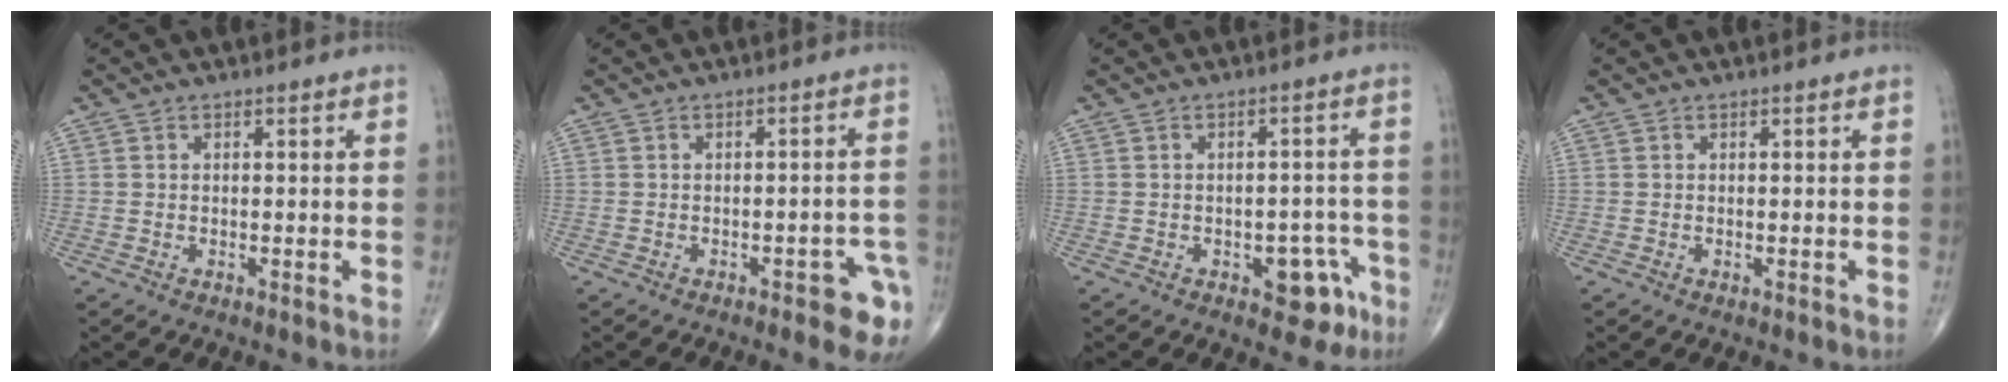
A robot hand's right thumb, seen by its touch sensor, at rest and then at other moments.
{"total": 7.0, "force": [-3.8, 2.6, 5.3], "torque": [-0.042, 0.022, -0.045]}
{"total": 6.8, "force": [-3.3, 3.8, 4.6], "torque": [-0.025, 0.028, -0.035]}
{"total": 0.0}